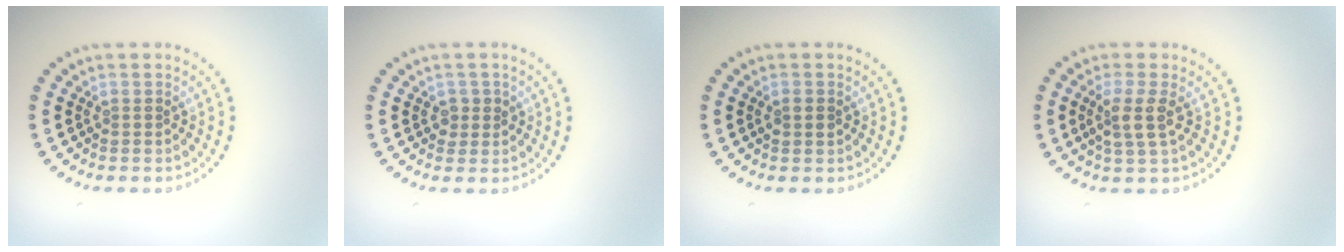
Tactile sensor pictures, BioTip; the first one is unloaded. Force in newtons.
{"total": 1.3, "press": 1.2, "slide": 0.6}
{"total": 1.0, "press": 1.0, "slide": 0.1}
{"total": 2.4, "press": 2.0, "slide": 1.3}